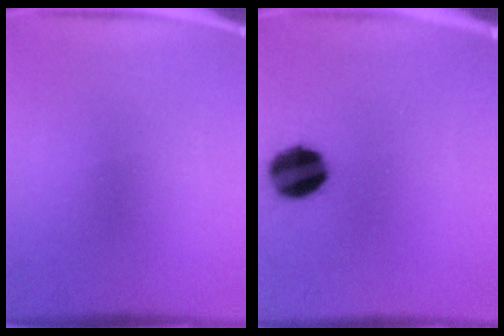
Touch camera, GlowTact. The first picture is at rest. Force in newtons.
{"total": 13.0}